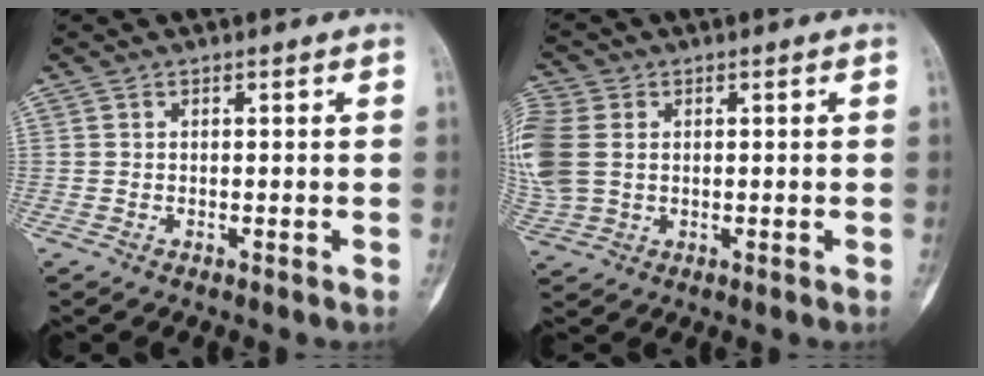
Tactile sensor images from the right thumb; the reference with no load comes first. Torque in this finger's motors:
{"motor_torque": [0.73, 0.62, 0.30, -0.06, 0.34]}